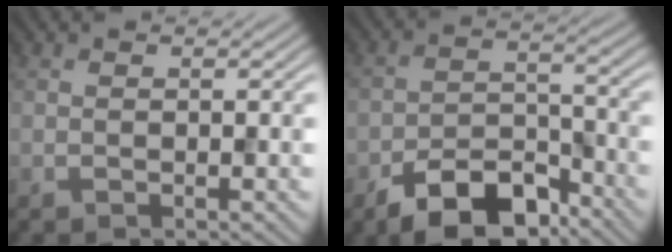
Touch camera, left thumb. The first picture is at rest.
{"total": 9.2, "force": [-6.5, 4.2, 5.1], "torque": [-0.079, -0.006, -0.125]}